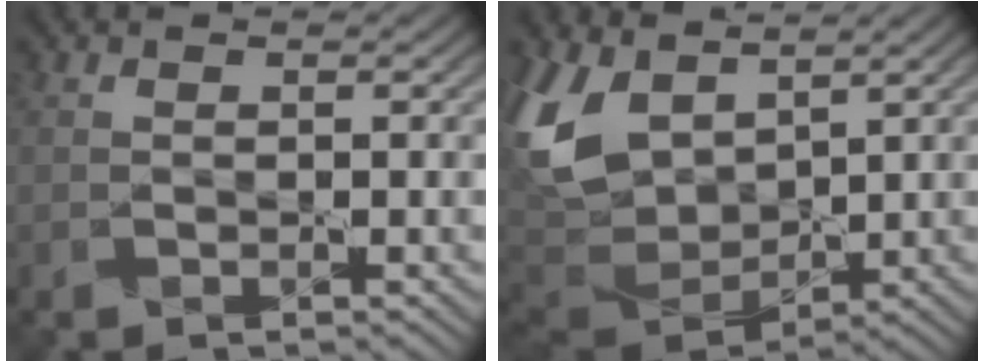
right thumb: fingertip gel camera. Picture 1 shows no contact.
{"total": 10.9, "force": [4.6, 6.7, 7.2], "torque": [-0.209, 0.011, 0.087]}